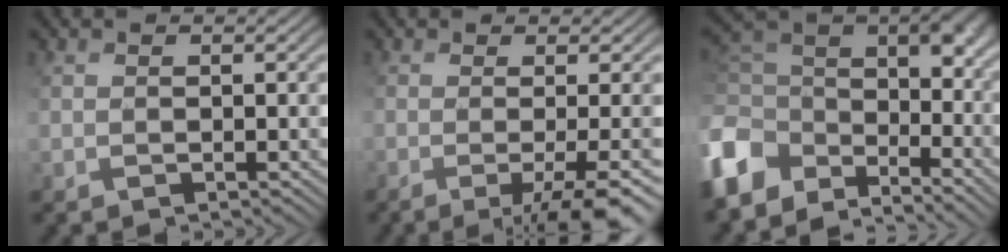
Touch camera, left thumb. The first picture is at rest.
{"total": 7.8, "force": [-2.2, 1.8, 7.2], "torque": [-0.097, -0.008, -0.030]}
{"total": 12.3, "force": [-5.2, 8.2, 7.5], "torque": [-0.196, -0.012, -0.098]}